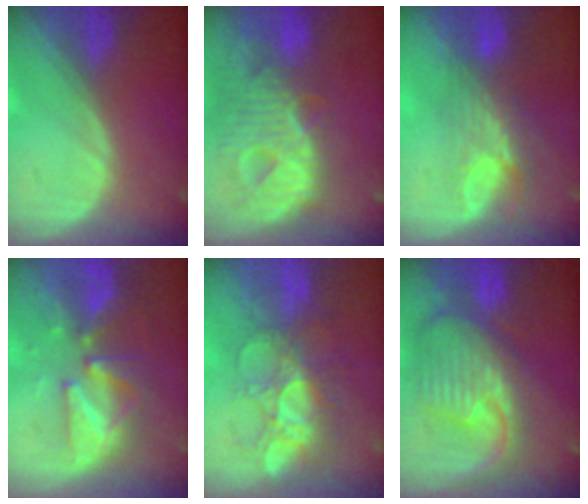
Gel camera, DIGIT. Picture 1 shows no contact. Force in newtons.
{"total": 12.8, "press": 10.8, "slide": 6.8}
{"total": 7.4, "press": 6.4, "slide": 3.7}
{"total": 9.5, "press": 8.6, "slide": 4.0}
{"total": 8.3, "press": 8.1, "slide": 1.8}
{"total": 12.0, "press": 10.4, "slide": 6.0}